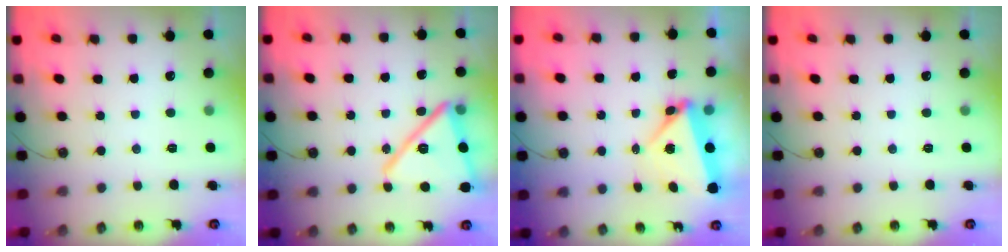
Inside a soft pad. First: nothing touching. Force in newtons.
{"total": 20.2, "press": 20.1, "slide": 1.6}
{"total": 5.9, "press": 5.9, "slide": 0.7}
{"total": 0.0}